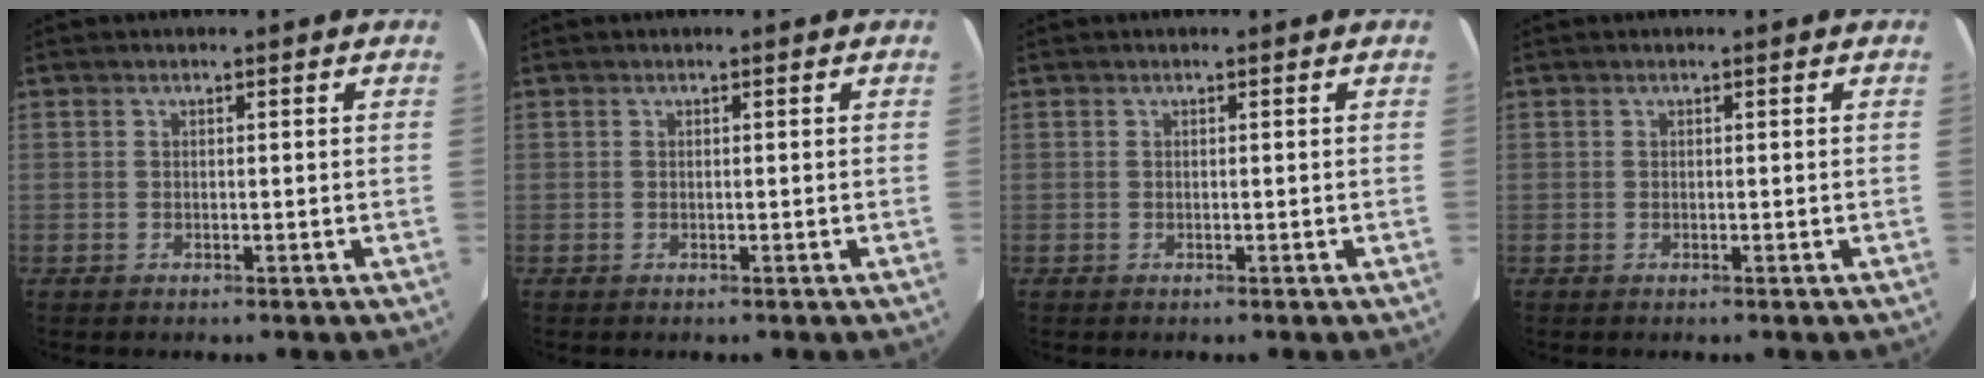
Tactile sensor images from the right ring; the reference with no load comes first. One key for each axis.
{"total": 0.0}
{"total": 0.0}
{"total": 0.0}